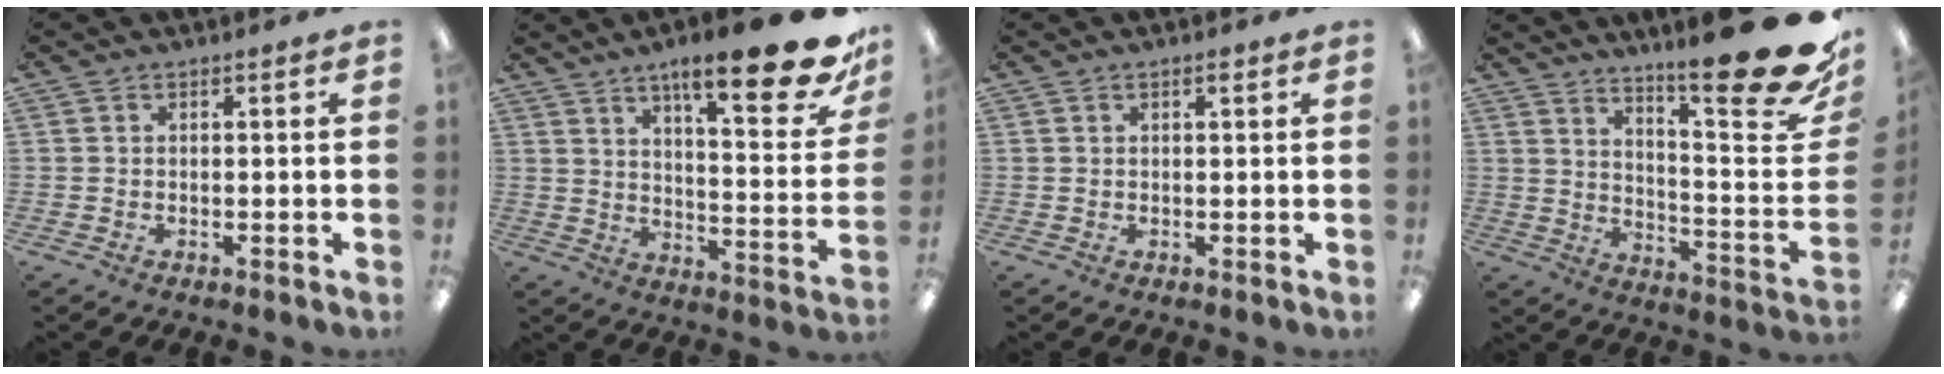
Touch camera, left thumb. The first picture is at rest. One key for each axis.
{"total": 20.6, "fx": 13.3, "fy": 4.8, "fz": 15.0, "tx": -0.214, "ty": -0.094, "tz": 0.206}
{"total": 1.3, "fx": 0.8, "fy": 0.3, "fz": 1.0, "tx": -0.020, "ty": 0.003, "tz": 0.012}
{"total": 21.5, "fx": 15.6, "fy": 3.0, "fz": 14.5, "tx": -0.196, "ty": -0.126, "tz": 0.241}